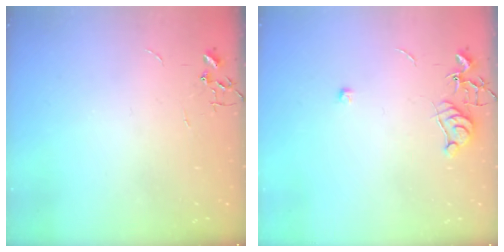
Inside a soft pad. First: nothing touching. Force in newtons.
{"total": 6.6, "press": 6.6, "slide": 0.7}